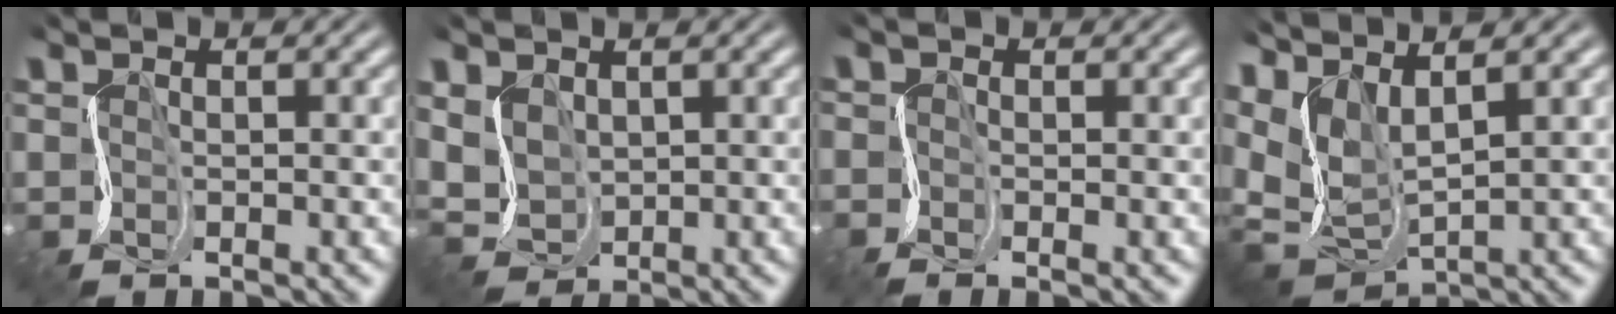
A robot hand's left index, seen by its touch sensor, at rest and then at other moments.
{"total": 2.6, "force": [0.7, 1.8, 1.8], "torque": [-0.046, 0.000, 0.009]}
{"total": 0.7, "force": [-0.5, -0.1, 0.5], "torque": [0.001, 0.008, -0.014]}
{"total": 5.8, "force": [2.4, 2.2, 4.9], "torque": [-0.113, 0.001, 0.052]}